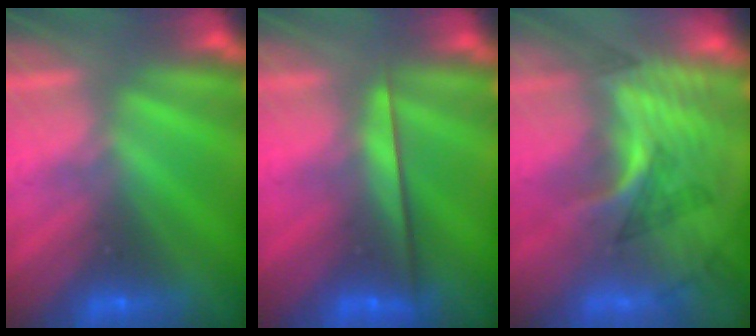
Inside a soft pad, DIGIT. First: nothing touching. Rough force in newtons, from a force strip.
{"total": 2.2}
{"total": 3.0}